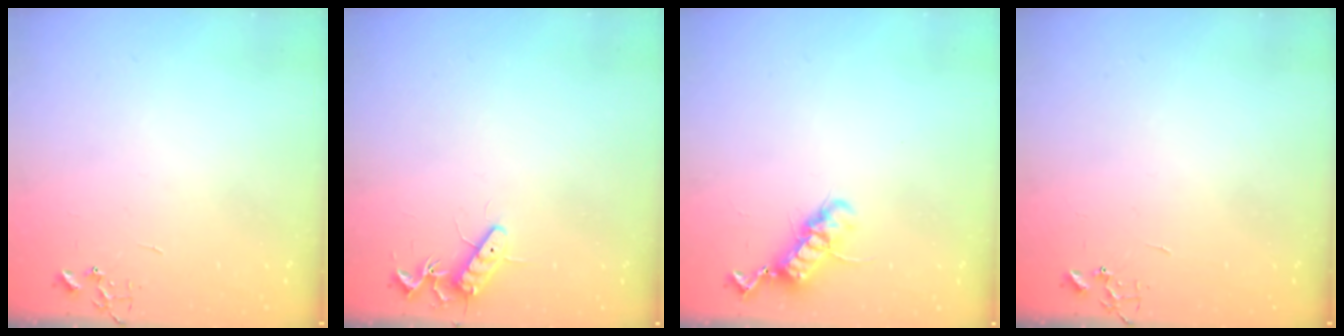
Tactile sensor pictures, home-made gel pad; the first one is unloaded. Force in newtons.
{"total": 11.5, "press": 11.5, "slide": 1.0}
{"total": 11.8, "press": 11.8, "slide": 1.2}
{"total": 0.0}